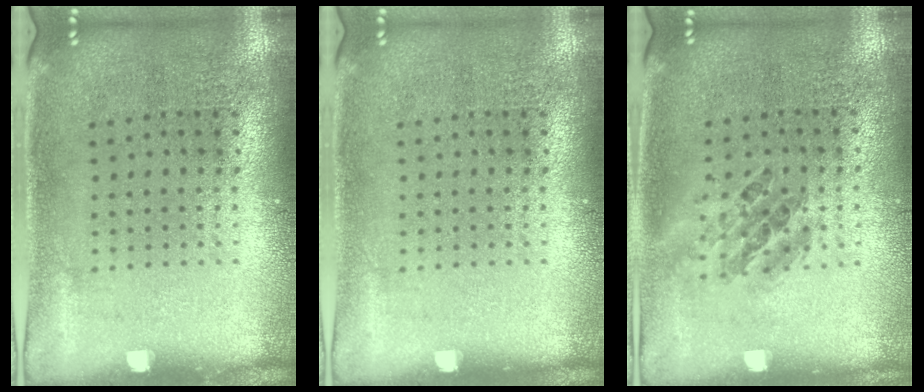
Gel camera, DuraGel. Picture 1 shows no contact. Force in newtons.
{"total": 0.0}
{"total": 1.0, "press": 0.9, "slide": 0.5}